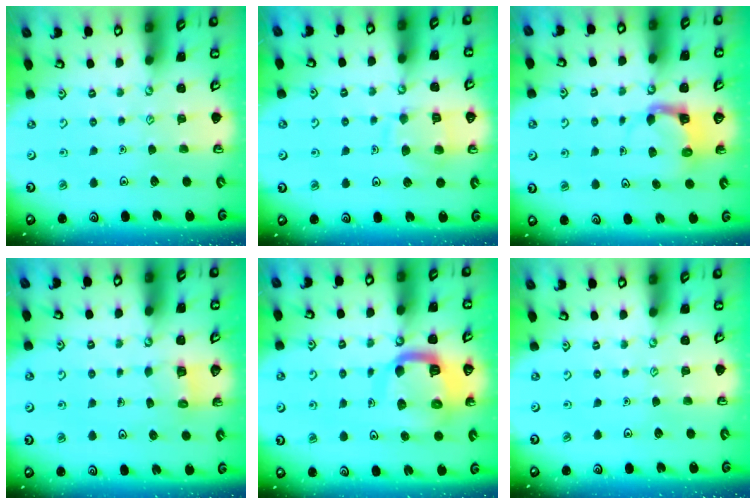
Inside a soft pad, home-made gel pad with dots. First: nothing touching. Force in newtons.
{"total": 10.7, "press": 10.6, "slide": 1.1}
{"total": 3.9, "press": 3.9, "slide": 0.2}
{"total": 3.0, "press": 3.0, "slide": 0.1}
{"total": 12.4, "press": 12.3, "slide": 1.5}
{"total": 0.0}